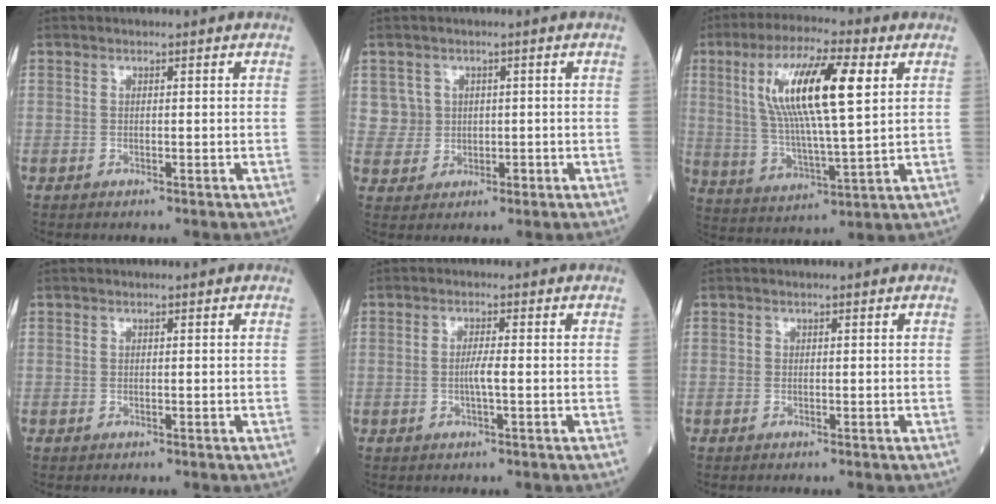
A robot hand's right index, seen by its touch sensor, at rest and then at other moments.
{"total": 3.6, "force": [1.1, 3.4, 0.0], "torque": [0.007, 0.004, 0.025]}
{"total": 15.6, "force": [4.7, 2.4, 14.7], "torque": [-0.288, 0.014, 0.083]}
{"total": 0.0}
{"total": 2.0, "force": [-0.4, -0.1, 2.0], "torque": [-0.038, 0.000, -0.008]}
{"total": 0.0}